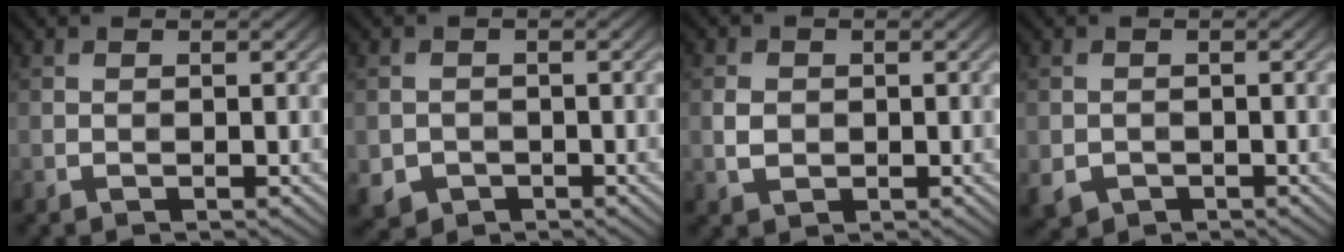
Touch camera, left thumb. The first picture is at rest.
{"total": 2.8, "force": [-1.3, 2.4, 0.8], "torque": [-0.025, -0.017, -0.025]}
{"total": 2.0, "force": [0.1, 1.7, 1.0], "torque": [-0.025, -0.006, -0.002]}
{"total": 2.4, "force": [-1.1, 2.0, 0.9], "torque": [-0.028, -0.017, -0.021]}